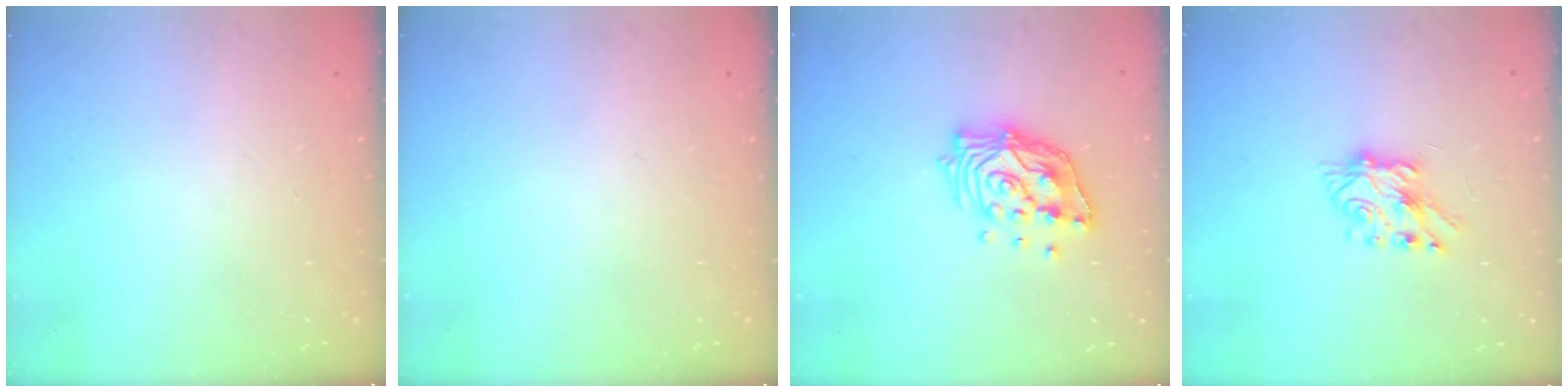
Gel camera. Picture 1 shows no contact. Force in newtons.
{"total": 0.0}
{"total": 13.9, "press": 13.8, "slide": 1.4}
{"total": 7.4, "press": 7.3, "slide": 0.9}